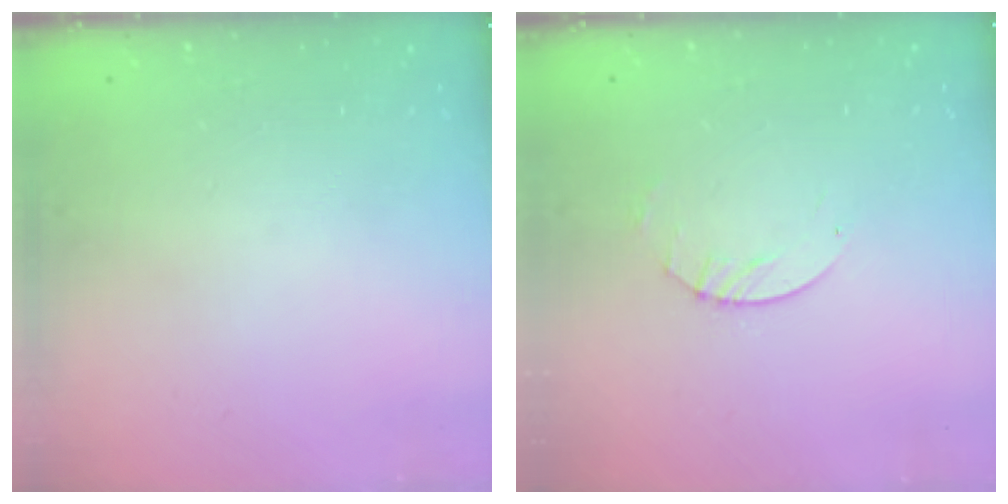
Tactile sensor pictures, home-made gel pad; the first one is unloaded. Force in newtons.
{"total": 2.6, "press": 2.5, "slide": 0.4}